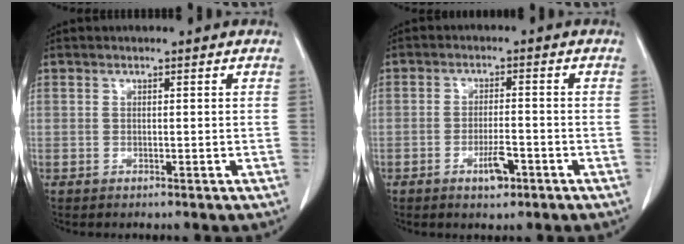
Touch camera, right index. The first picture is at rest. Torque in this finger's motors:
{"motor_torque": [-0.07, 0.01, -0.01, 0.01]}